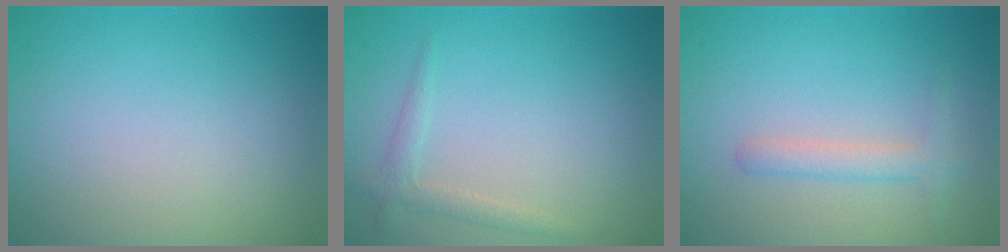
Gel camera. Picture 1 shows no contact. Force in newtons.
{"total": 1.5, "press": 1.5, "slide": 0.1}
{"total": 1.8, "press": 1.8, "slide": 0.1}